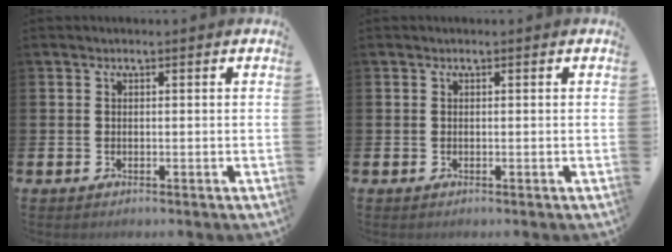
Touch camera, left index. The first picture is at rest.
{"total": 0.0}